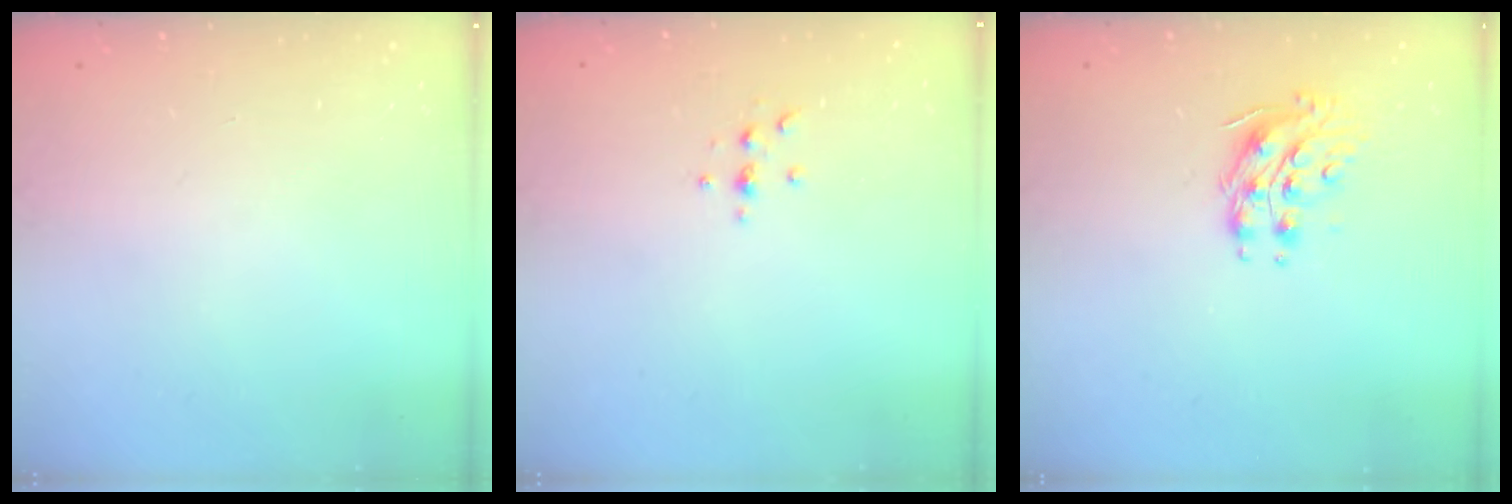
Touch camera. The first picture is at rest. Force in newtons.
{"total": 2.3, "press": 2.2, "slide": 0.2}
{"total": 9.0, "press": 9.0, "slide": 0.1}